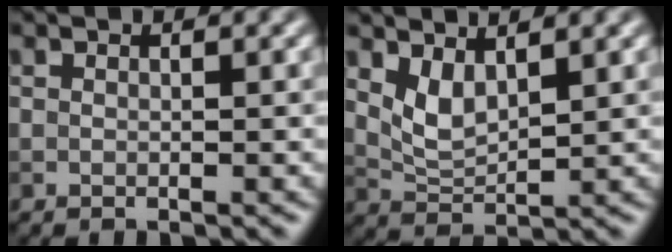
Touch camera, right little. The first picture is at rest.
{"total": 2.6, "force": [1.1, 1.3, 1.9], "torque": [-0.044, -0.008, 0.033]}